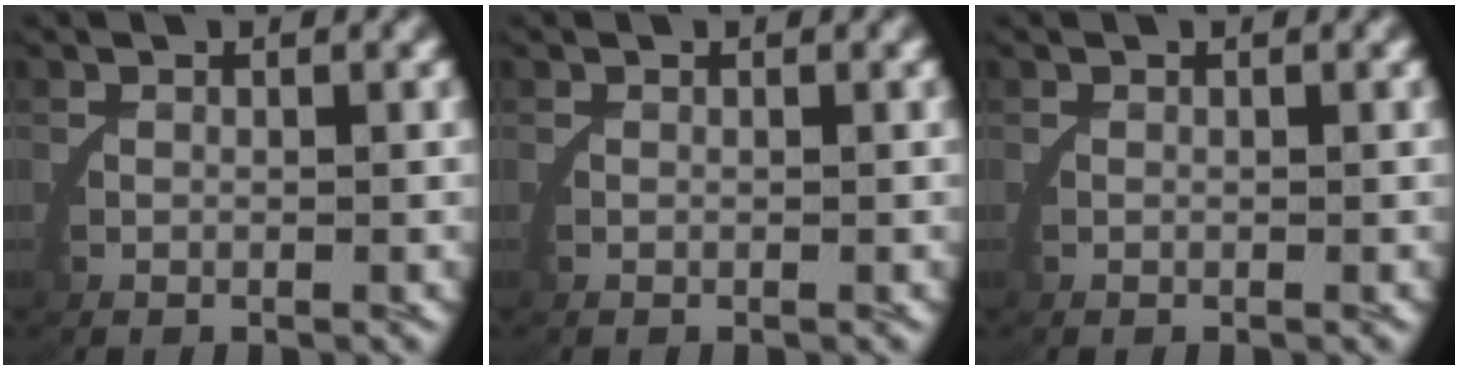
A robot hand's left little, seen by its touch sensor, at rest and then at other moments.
{"total": 0.0}
{"total": 0.0}